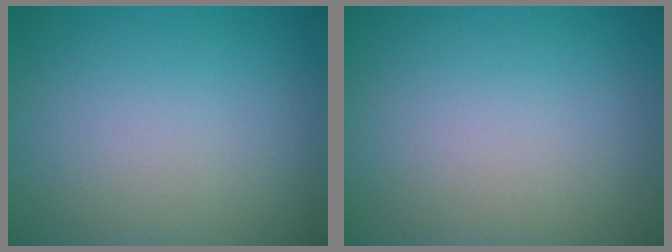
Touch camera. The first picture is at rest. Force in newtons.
{"total": 0.0}